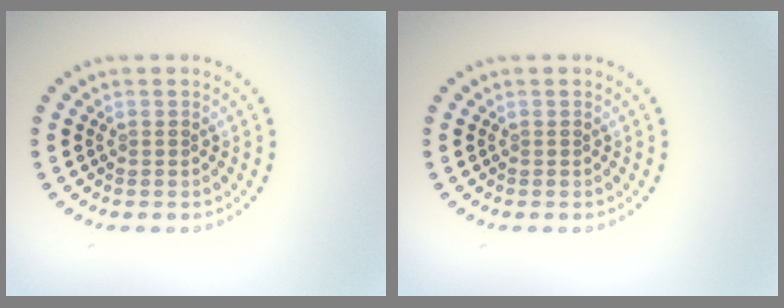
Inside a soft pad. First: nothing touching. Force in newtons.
{"total": 0.0}